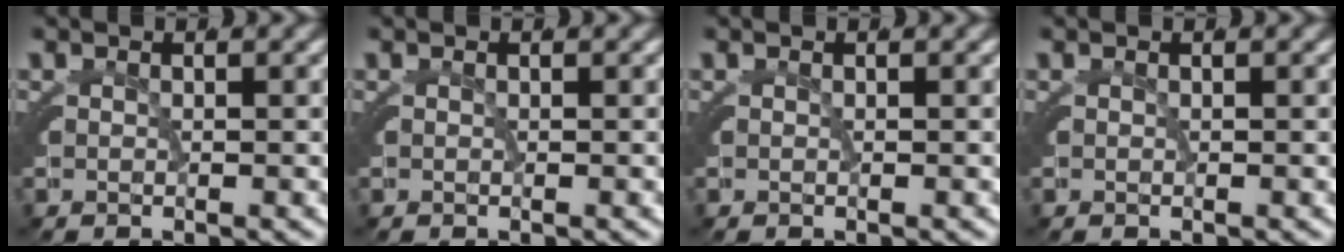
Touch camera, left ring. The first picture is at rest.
{"total": 0.0}
{"total": 0.0}
{"total": 0.0}